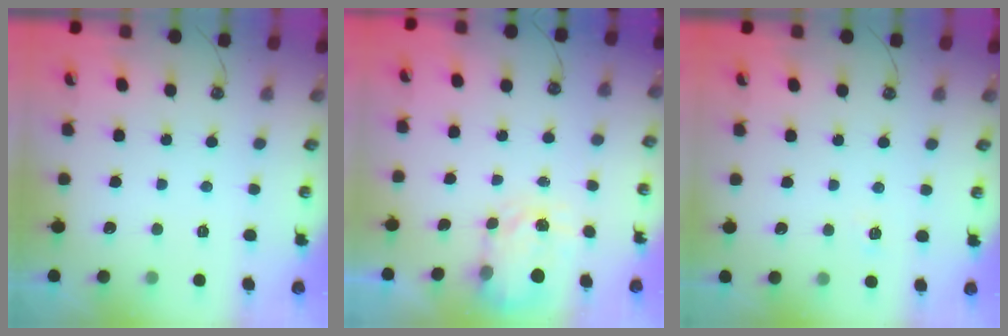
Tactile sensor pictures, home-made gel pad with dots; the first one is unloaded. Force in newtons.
{"total": 4.0, "press": 3.9, "slide": 0.7}
{"total": 2.3, "press": 2.3, "slide": 0.3}